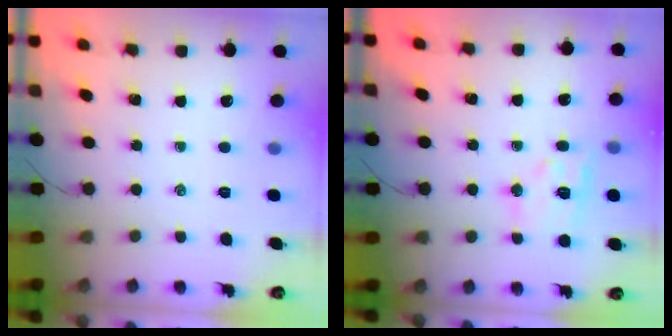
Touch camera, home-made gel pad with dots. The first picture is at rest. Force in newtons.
{"total": 12.2, "press": 12.2, "slide": 1.2}